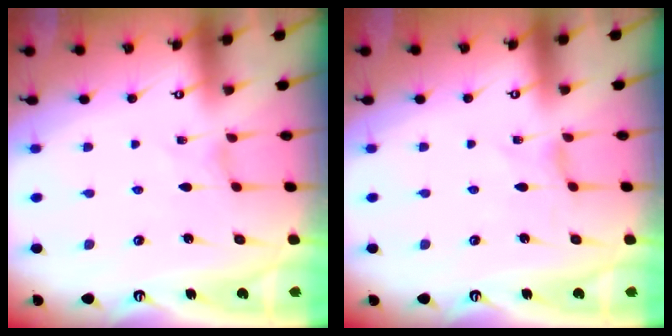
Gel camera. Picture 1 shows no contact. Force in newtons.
{"total": 0.0}